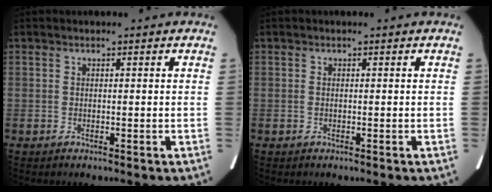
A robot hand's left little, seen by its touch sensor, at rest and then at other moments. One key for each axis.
{"total": 0.0}